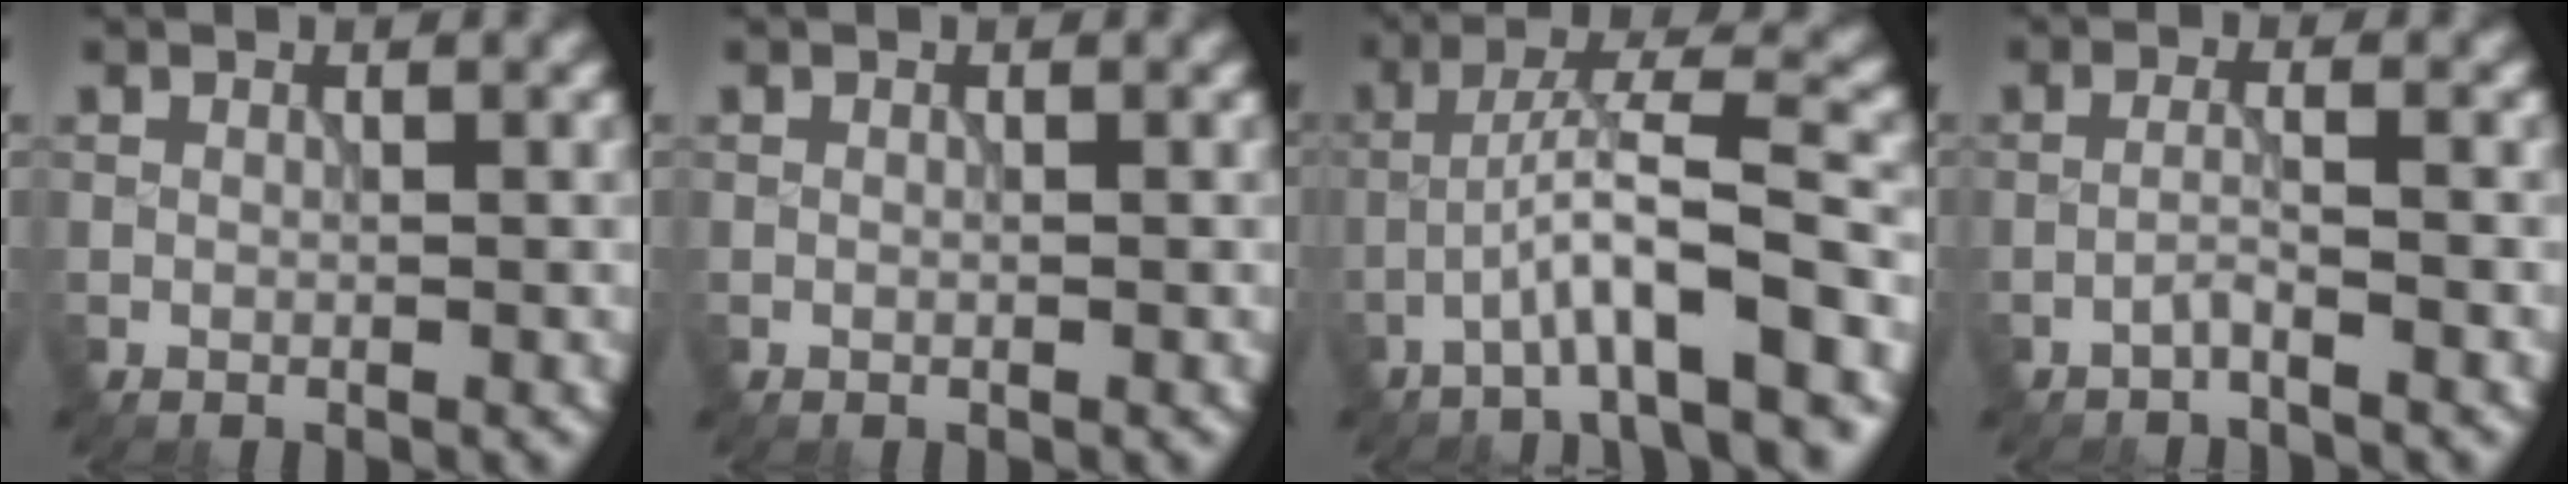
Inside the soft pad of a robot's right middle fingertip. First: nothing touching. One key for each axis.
{"total": 0.0}
{"total": 7.2, "fx": -3.4, "fy": 0.9, "fz": 6.3, "tx": -0.105, "ty": 0.022, "tz": -0.062}
{"total": 1.4, "fx": -1.0, "fy": 0.0, "fz": 1.0, "tx": -0.015, "ty": 0.008, "tz": -0.026}